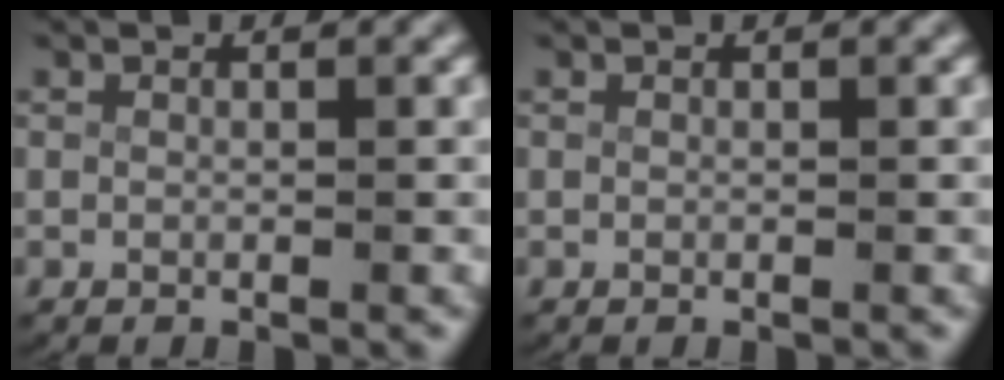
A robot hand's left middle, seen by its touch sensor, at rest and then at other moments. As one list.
[{"total": 0.0}]